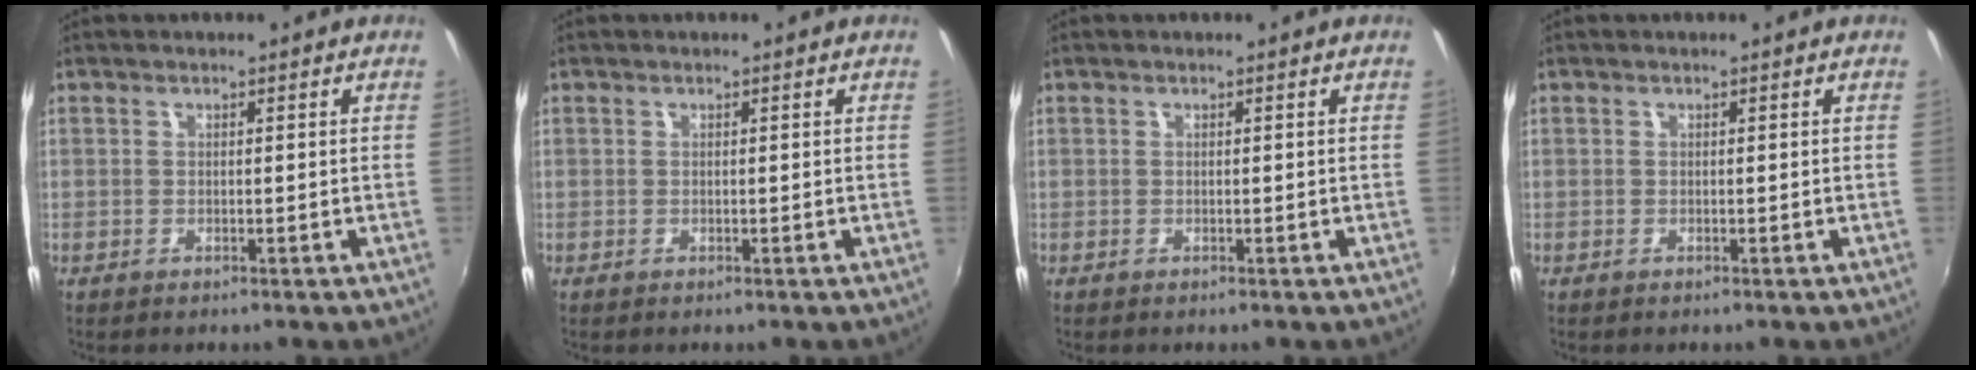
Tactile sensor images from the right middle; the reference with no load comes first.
{"total": 0.0}
{"total": 0.0}
{"total": 0.0}